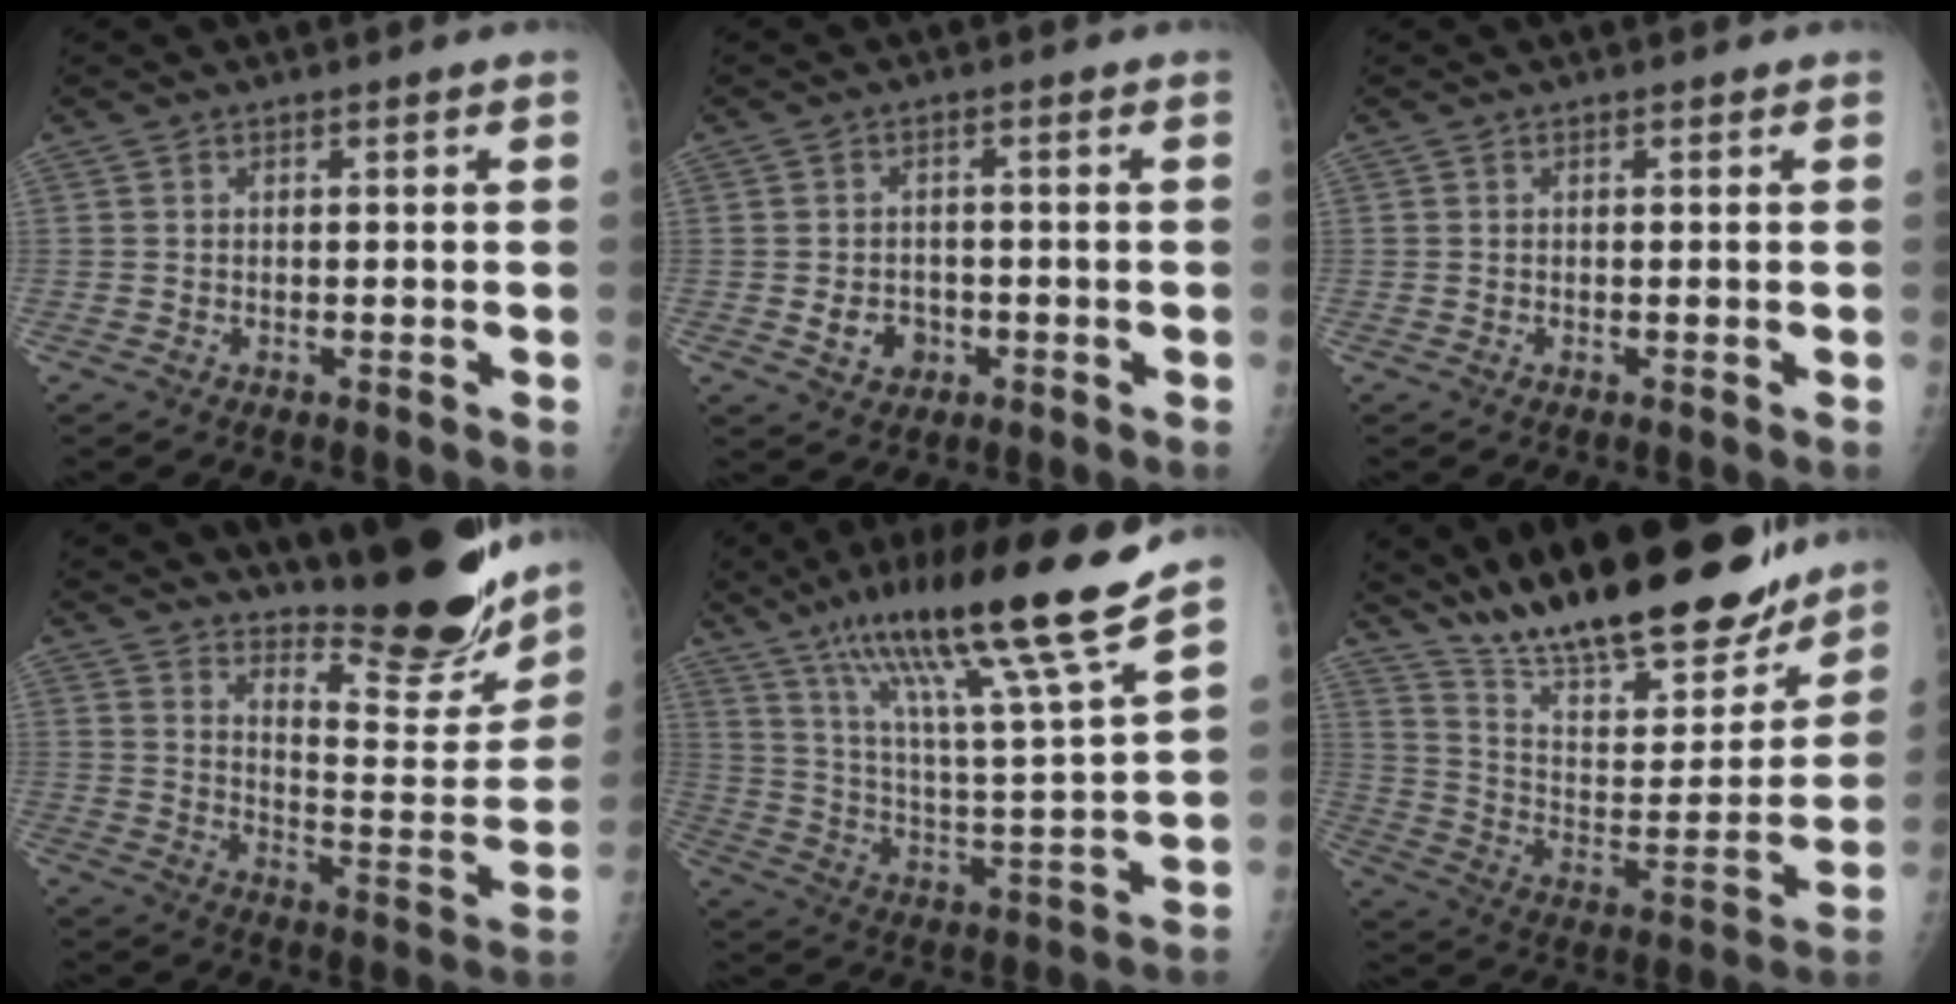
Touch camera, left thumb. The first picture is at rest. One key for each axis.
{"total": 4.3, "fx": -1.1, "fy": 3.7, "fz": 2.0, "tx": -0.015, "ty": 0.005, "tz": -0.013}
{"total": 0.0}
{"total": 22.6, "fx": 18.9, "fy": 5.2, "fz": 11.2, "tx": -0.124, "ty": -0.147, "tz": 0.261}
{"total": 21.4, "fx": 15.3, "fy": 0.2, "fz": 14.9, "tx": -0.230, "ty": -0.066, "tz": 0.264}
{"total": 28.9, "fx": 23.0, "fy": 8.6, "fz": 15.2, "tx": -0.212, "ty": -0.090, "tz": 0.357}